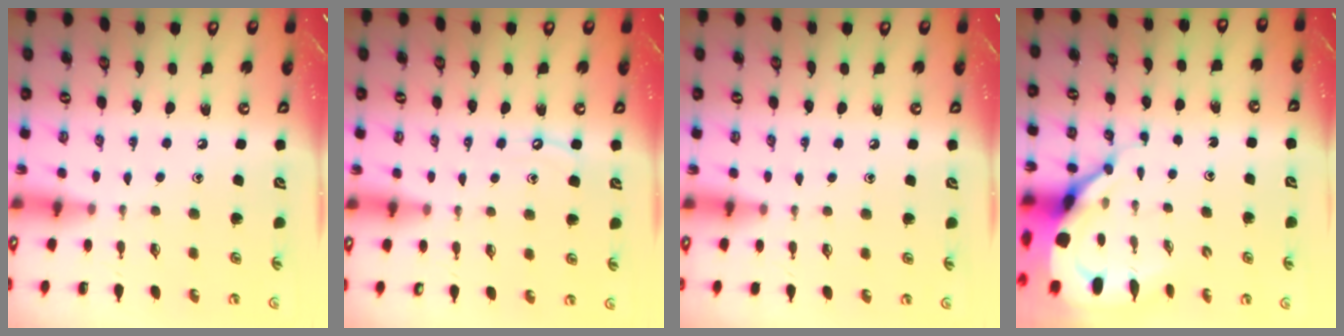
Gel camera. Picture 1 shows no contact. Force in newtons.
{"total": 4.9, "press": 4.8, "slide": 0.6}
{"total": 3.4, "press": 3.4, "slide": 0.5}
{"total": 9.1, "press": 9.0, "slide": 0.9}